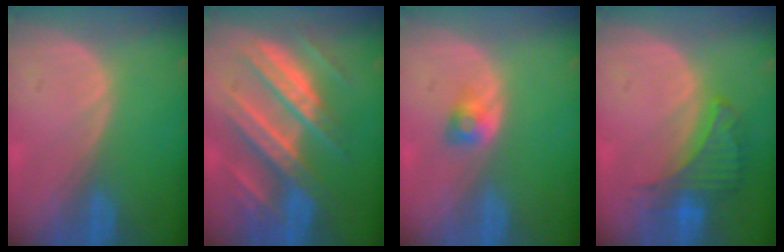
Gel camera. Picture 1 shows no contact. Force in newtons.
{"total": 11.3, "press": 11.2, "slide": 1.1}
{"total": 2.6, "press": 2.3, "slide": 1.1}
{"total": 6.5, "press": 6.1, "slide": 2.3}